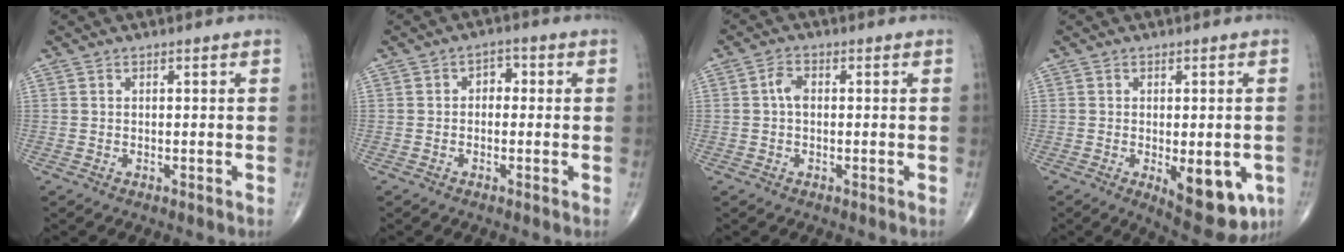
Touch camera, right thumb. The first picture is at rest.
{"total": 2.6, "force": [0.0, 1.9, 1.7], "torque": [-0.007, 0.010, -0.010]}
{"total": 2.5, "force": [0.1, 1.6, 2.0], "torque": [-0.039, 0.006, -0.003]}
{"total": 11.3, "force": [-3.5, 4.8, 9.6], "torque": [-0.103, -0.011, -0.035]}